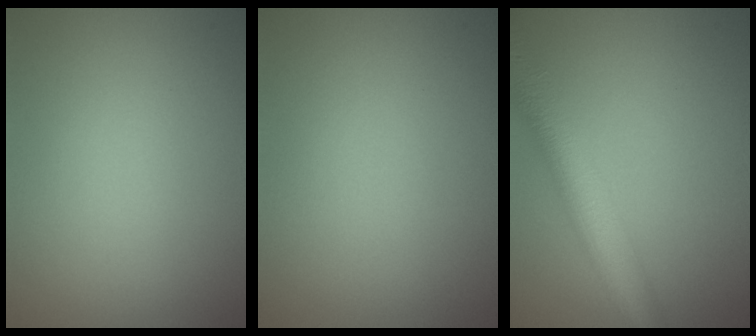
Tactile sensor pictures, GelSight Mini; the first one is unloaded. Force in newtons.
{"total": 0.0}
{"total": 7.0, "press": 7.0, "slide": 0.4}